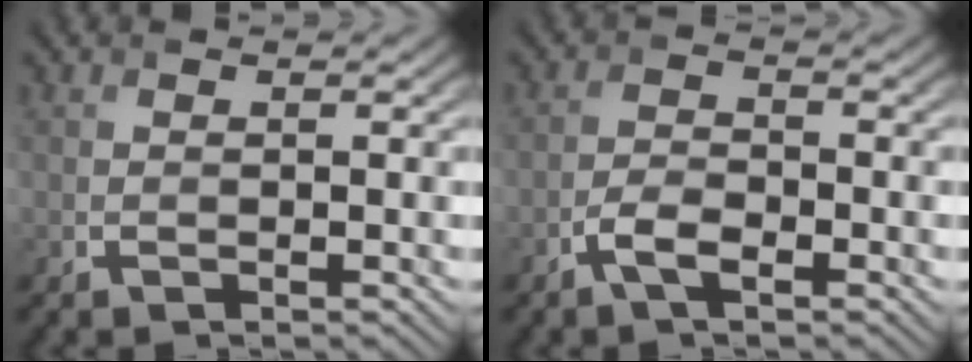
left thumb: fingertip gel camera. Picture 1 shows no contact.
{"total": 3.1, "force": [-1.9, 1.2, 2.2], "torque": [-0.048, 0.002, -0.044]}